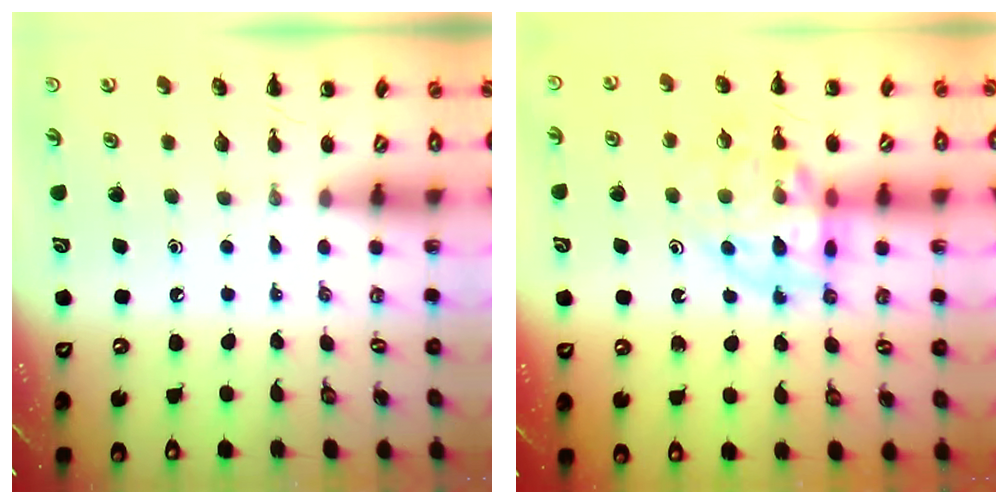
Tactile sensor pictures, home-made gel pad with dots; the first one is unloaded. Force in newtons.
{"total": 12.7, "press": 12.5, "slide": 2.3}